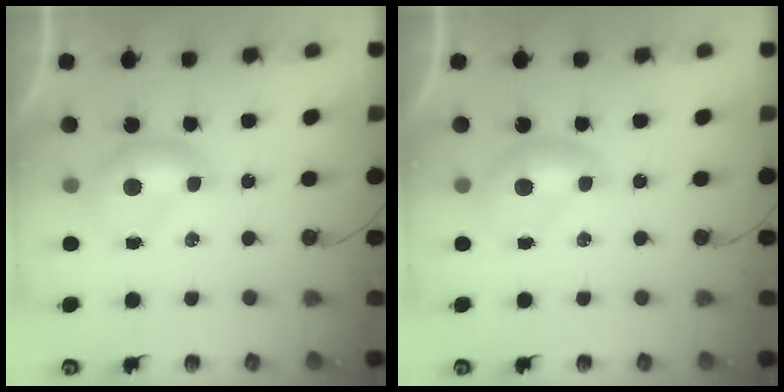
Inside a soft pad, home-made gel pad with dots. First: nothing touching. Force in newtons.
{"total": 0.0}